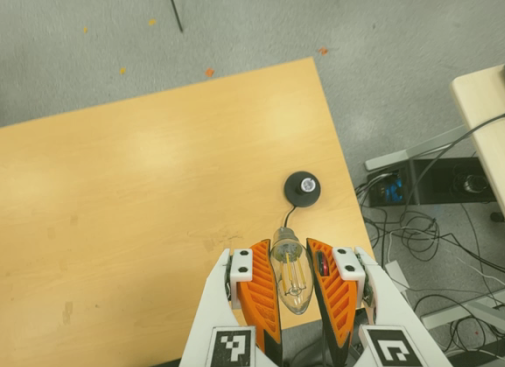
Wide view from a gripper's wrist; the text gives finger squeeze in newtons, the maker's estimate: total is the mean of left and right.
{"total": 20.9, "left": 22.4, "right": 19.4}